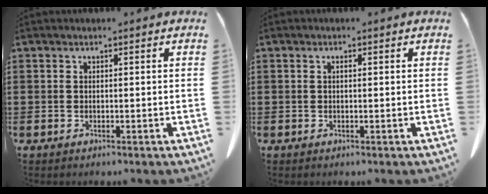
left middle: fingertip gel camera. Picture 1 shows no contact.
{"total": 0.7, "force": [0.1, 0.2, 0.6], "torque": [-0.014, -0.002, 0.003]}